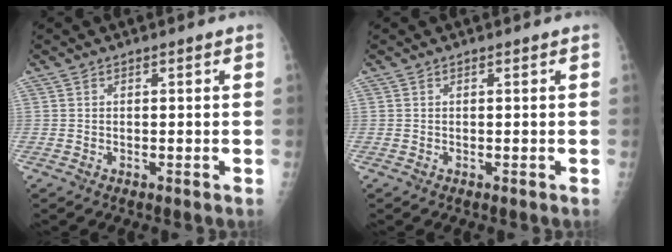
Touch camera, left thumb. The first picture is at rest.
{"total": 0.0}